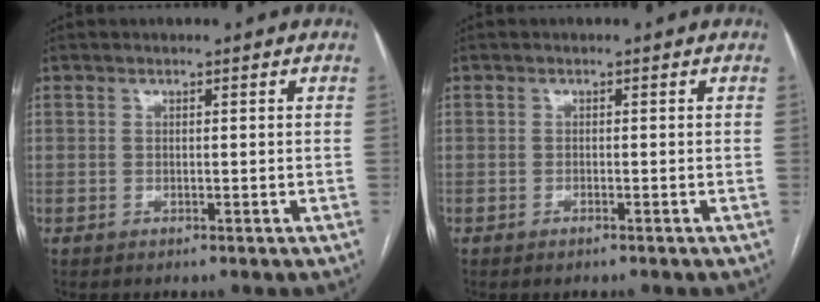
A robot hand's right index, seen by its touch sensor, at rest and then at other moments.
{"total": 0.7, "force": [-0.6, 0.1, 0.4], "torque": [-0.010, -0.001, -0.007]}